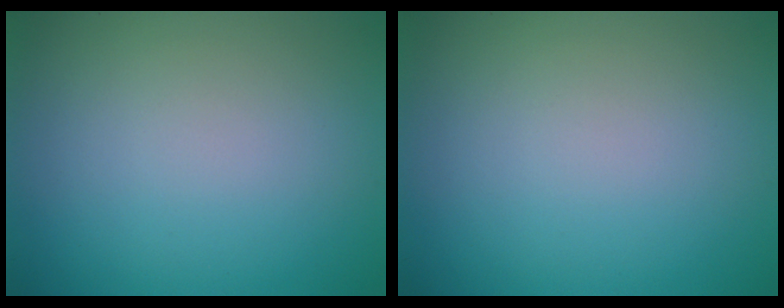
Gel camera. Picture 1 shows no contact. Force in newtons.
{"total": 0.0}